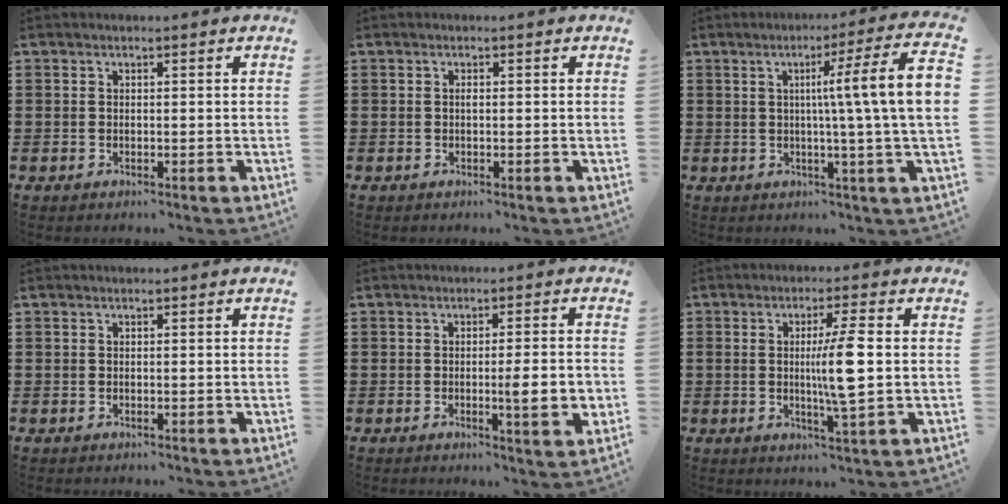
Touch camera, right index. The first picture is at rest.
{"total": 0.5, "force": [0.0, 0.2, 0.5], "torque": [-0.013, -0.004, 0.001]}
{"total": 10.3, "force": [1.1, -0.7, 10.2], "torque": [-0.172, -0.010, 0.007]}
{"total": 0.0}
{"total": 5.7, "force": [-0.8, 0.7, 5.6], "torque": [-0.085, -0.011, -0.014]}
{"total": 7.2, "force": [0.4, 0.3, 7.2], "torque": [-0.130, -0.002, 0.000]}